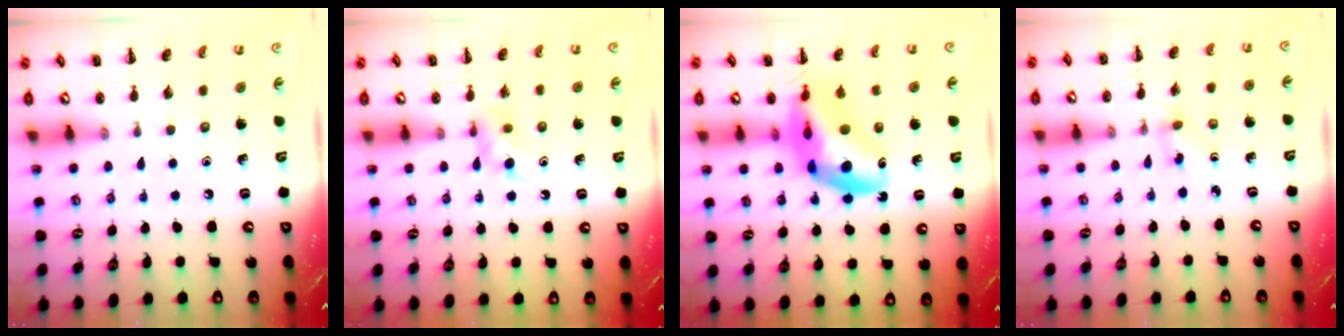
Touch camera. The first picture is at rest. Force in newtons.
{"total": 6.2, "press": 5.7, "slide": 2.3}
{"total": 15.6, "press": 15.0, "slide": 4.3}
{"total": 1.8, "press": 1.7, "slide": 0.8}